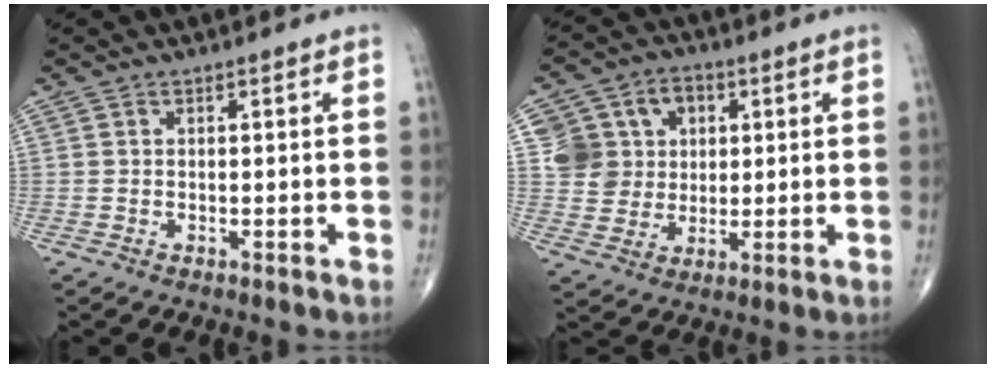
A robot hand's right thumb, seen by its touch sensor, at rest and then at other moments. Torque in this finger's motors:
{"motor_torque": [-0.16, 0.32, 0.49, 0.46, 0.02]}